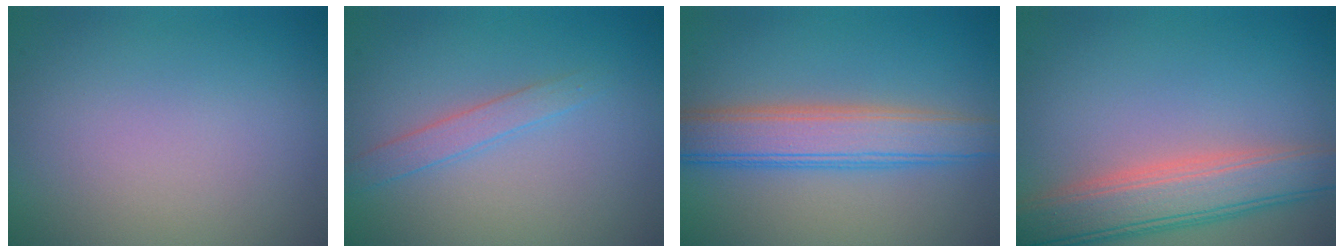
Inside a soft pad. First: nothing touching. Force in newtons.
{"total": 1.7, "press": 1.7, "slide": 0.1}
{"total": 5.4, "press": 5.4, "slide": 0.2}
{"total": 6.2, "press": 6.2, "slide": 0.4}